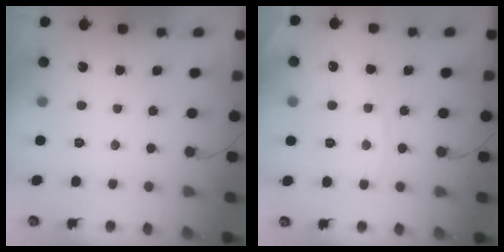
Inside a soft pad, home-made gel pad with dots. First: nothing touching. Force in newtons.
{"total": 2.0, "press": 2.0, "slide": 0.4}